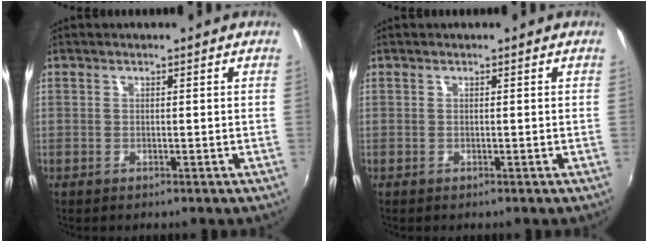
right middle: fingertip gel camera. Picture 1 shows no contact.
{"total": 0.0}